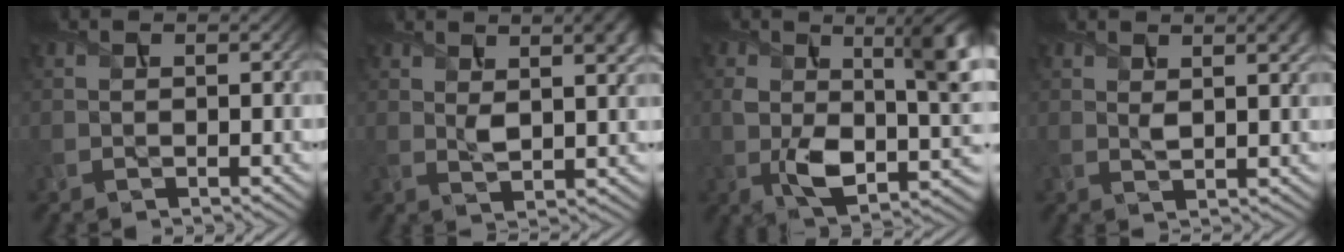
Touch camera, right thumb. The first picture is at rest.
{"total": 5.4, "force": [2.2, 2.1, 4.4], "torque": [-0.075, 0.004, 0.039]}
{"total": 11.8, "force": [0.3, 5.9, 10.1], "torque": [-0.171, -0.020, 0.009]}
{"total": 3.3, "force": [1.6, 1.1, 2.6], "torque": [-0.048, 0.000, 0.029]}